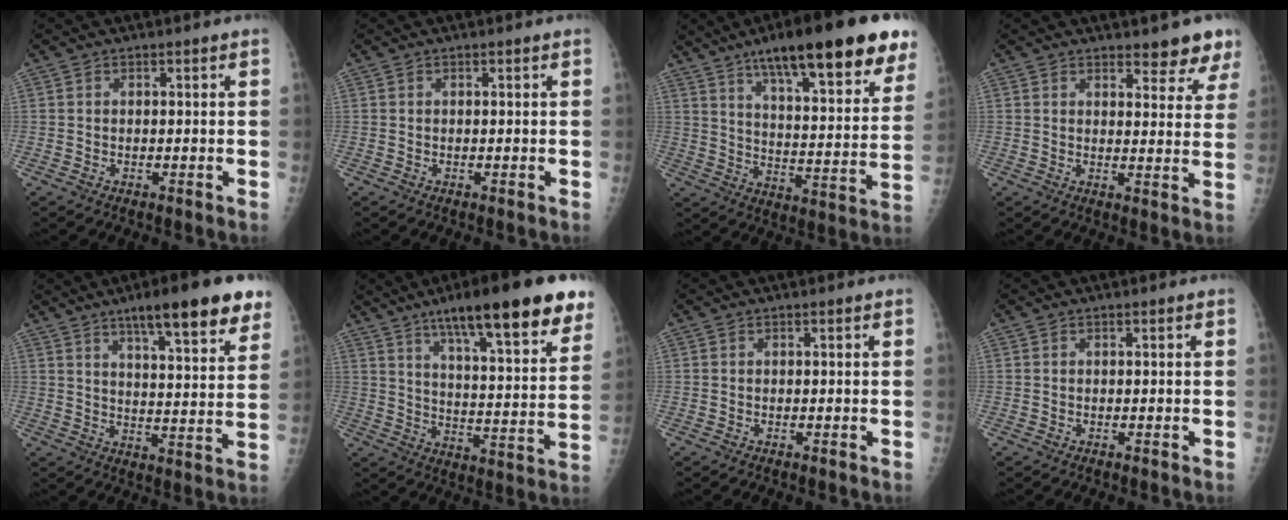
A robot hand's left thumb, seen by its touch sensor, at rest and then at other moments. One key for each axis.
{"total": 0.0}
{"total": 25.8, "fx": 16.4, "fy": 6.2, "fz": 18.9, "tx": -0.240, "ty": -0.042, "tz": 0.241}
{"total": 6.9, "fx": 5.8, "fy": 2.3, "fz": 2.9, "tx": -0.004, "ty": -0.035, "tz": 0.059}
{"total": 16.7, "fx": 10.7, "fy": 3.4, "fz": 12.4, "tx": -0.144, "ty": -0.044, "tz": 0.155}
{"total": 23.9, "fx": 15.2, "fy": 5.0, "fz": 17.7, "tx": -0.231, "ty": -0.045, "tz": 0.225}
{"total": 0.0}
{"total": 0.0}